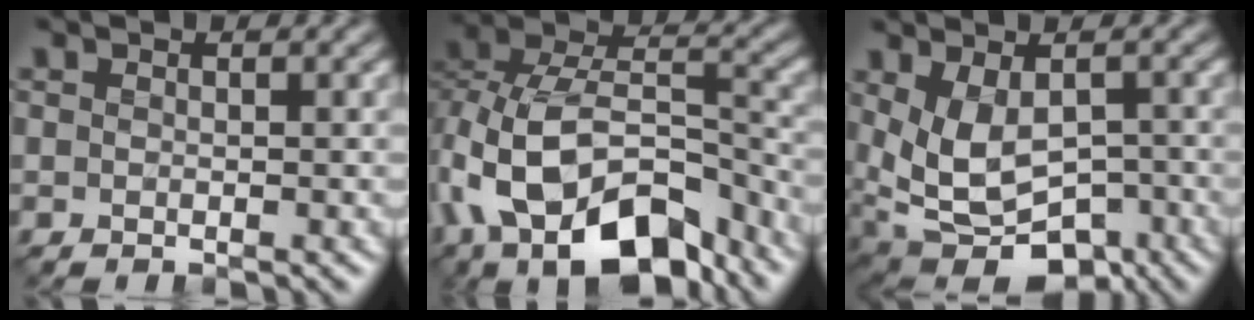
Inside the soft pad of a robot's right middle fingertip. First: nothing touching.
{"total": 13.5, "force": [-6.5, 7.7, 8.9], "torque": [-0.185, -0.014, -0.106]}
{"total": 7.6, "force": [-1.7, 4.6, 5.8], "torque": [-0.113, -0.025, -0.014]}